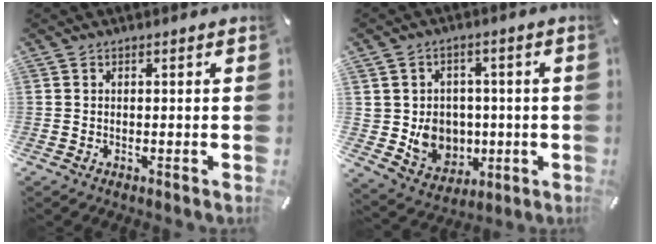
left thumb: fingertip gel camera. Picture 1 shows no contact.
{"total": 9.3, "force": [-0.1, 8.9, 2.5], "torque": [-0.055, -0.003, 0.012]}